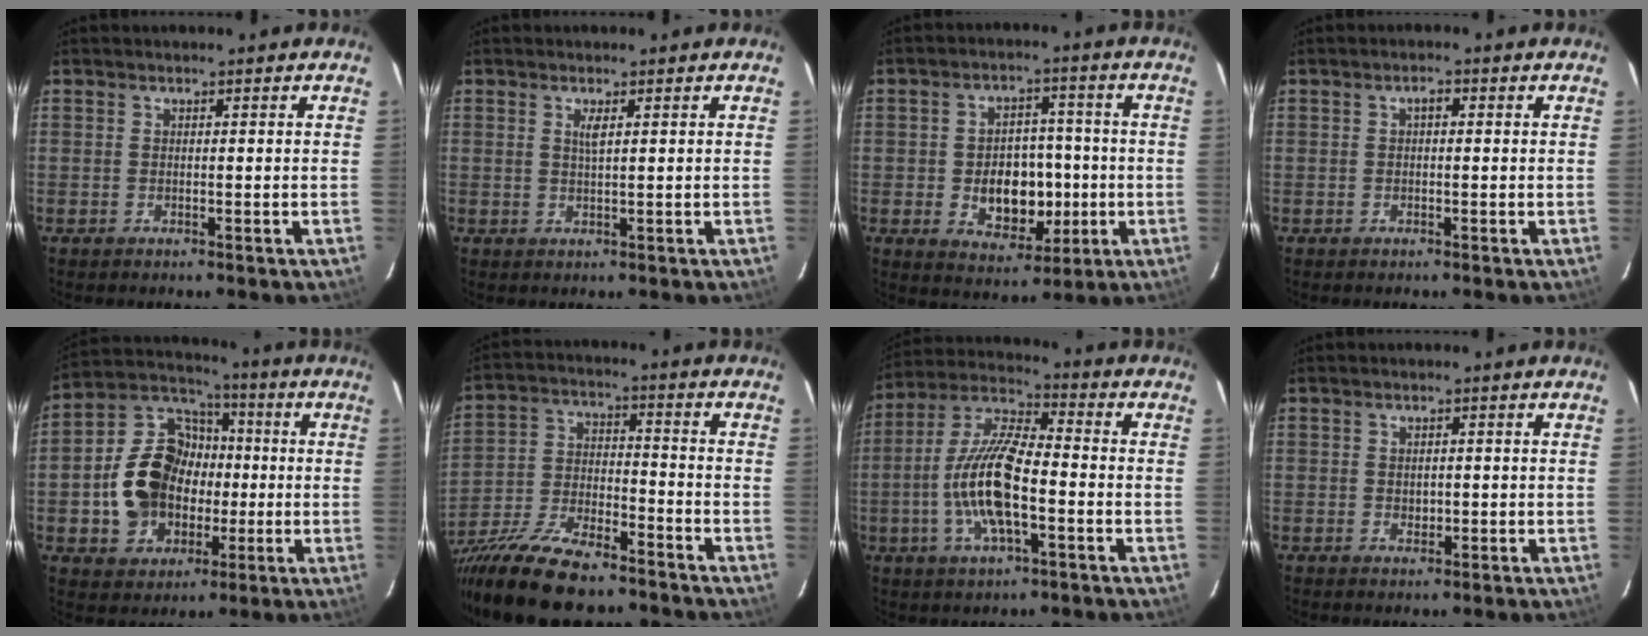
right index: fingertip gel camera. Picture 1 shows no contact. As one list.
[{"total": 1.7, "force": [0.7, 0.3, 1.5], "torque": [-0.027, -0.001, 0.012]}, {"total": 10.0, "force": [-1.8, 7.3, 6.7], "torque": [-0.127, 0.008, -0.010]}, {"total": 1.2, "force": [0.1, 0.7, 1.0], "torque": [-0.015, 0.008, -0.001]}, {"total": 15.4, "force": [-2.0, 12.5, 8.8], "torque": [-0.198, 0.037, -0.023]}, {"total": 18.7, "force": [-14.9, 5.3, 10.0], "torque": [-0.204, -0.037, -0.255]}, {"total": 14.1, "force": [-3.5, 4.7, 12.8], "torque": [-0.266, 0.001, -0.072]}, {"total": 1.3, "force": [0.0, 1.1, 0.6], "torque": [-0.006, 0.002, 0.002]}]